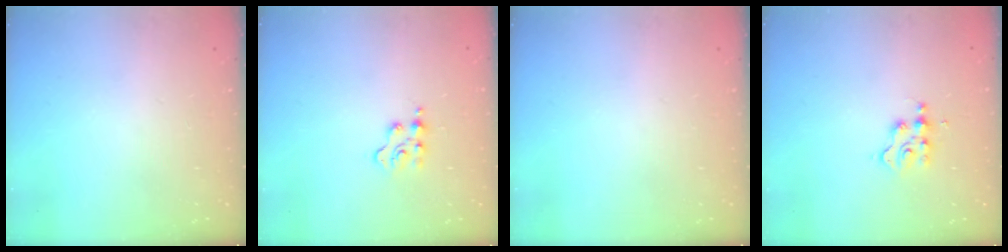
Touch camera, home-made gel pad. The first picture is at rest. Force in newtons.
{"total": 2.9, "press": 2.9, "slide": 0.5}
{"total": 0.0}
{"total": 3.0, "press": 3.0, "slide": 0.3}